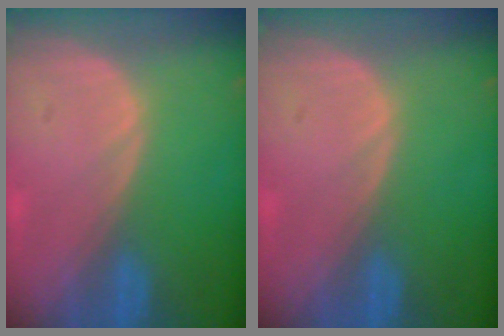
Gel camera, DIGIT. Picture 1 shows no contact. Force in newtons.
{"total": 0.0}